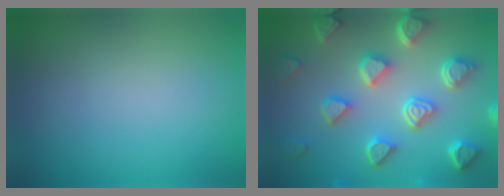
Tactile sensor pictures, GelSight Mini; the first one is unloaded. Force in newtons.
{"total": 7.4, "press": 5.9, "slide": 4.4}